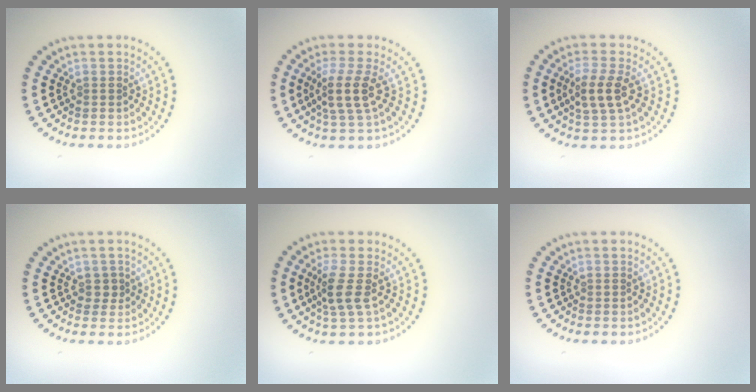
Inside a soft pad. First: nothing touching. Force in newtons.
{"total": 2.9, "press": 2.1, "slide": 2.0}
{"total": 2.9, "press": 2.6, "slide": 1.2}
{"total": 1.0, "press": 0.8, "slide": 0.6}
{"total": 2.7, "press": 2.1, "slide": 1.7}
{"total": 0.0}